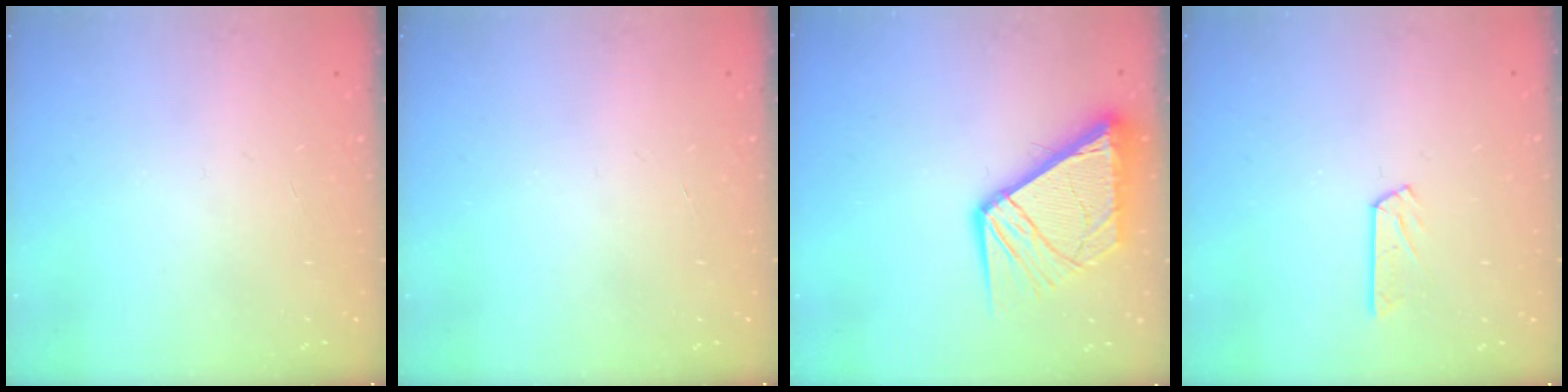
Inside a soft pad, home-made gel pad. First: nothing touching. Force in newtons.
{"total": 0.0}
{"total": 13.1, "press": 13.0, "slide": 1.5}
{"total": 4.3, "press": 4.3, "slide": 0.3}